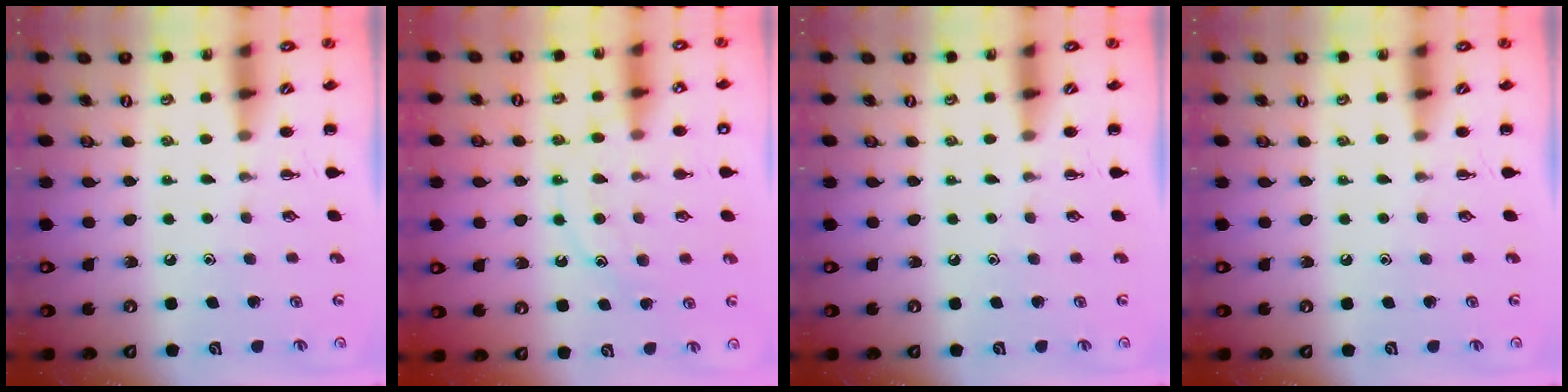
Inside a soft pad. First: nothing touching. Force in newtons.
{"total": 13.5, "press": 13.4, "slide": 0.8}
{"total": 0.0}
{"total": 0.0}